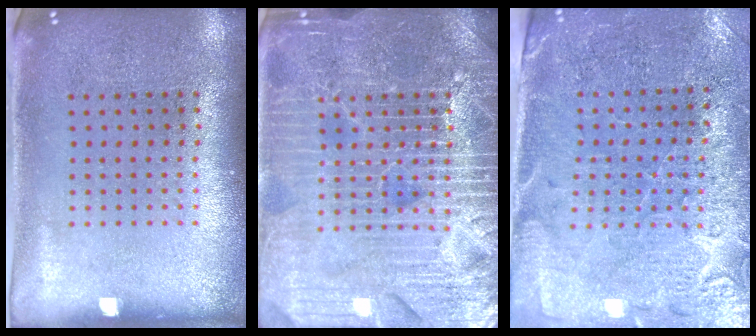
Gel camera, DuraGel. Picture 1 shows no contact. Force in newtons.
{"total": 7.0, "press": 6.9, "slide": 0.9}
{"total": 3.0, "press": 2.9, "slide": 0.9}